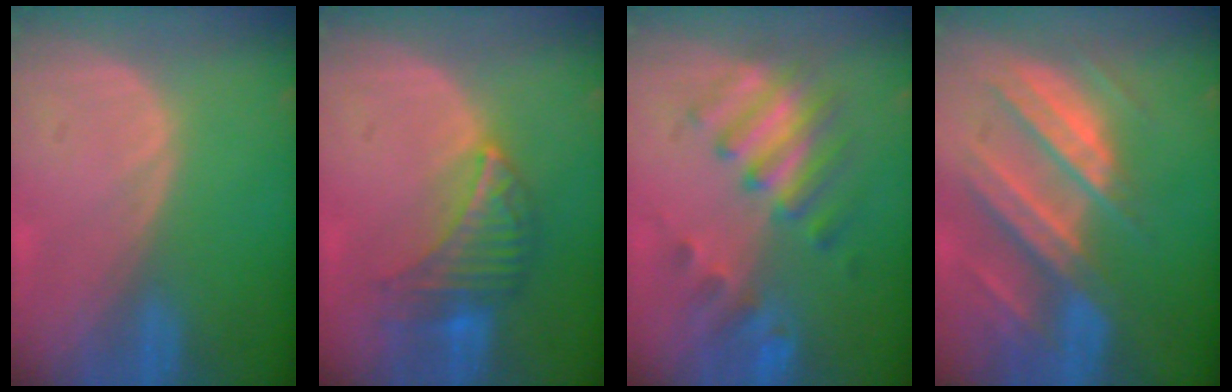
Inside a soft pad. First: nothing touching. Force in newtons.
{"total": 6.8, "press": 6.7, "slide": 1.4}
{"total": 7.6, "press": 7.4, "slide": 1.6}
{"total": 10.4, "press": 9.1, "slide": 5.0}